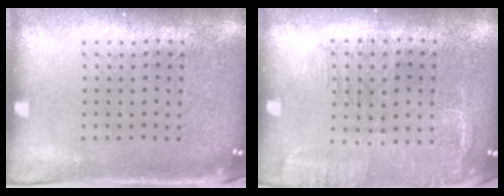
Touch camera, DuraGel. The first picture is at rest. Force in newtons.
{"total": 1.6, "press": 1.5, "slide": 0.7}